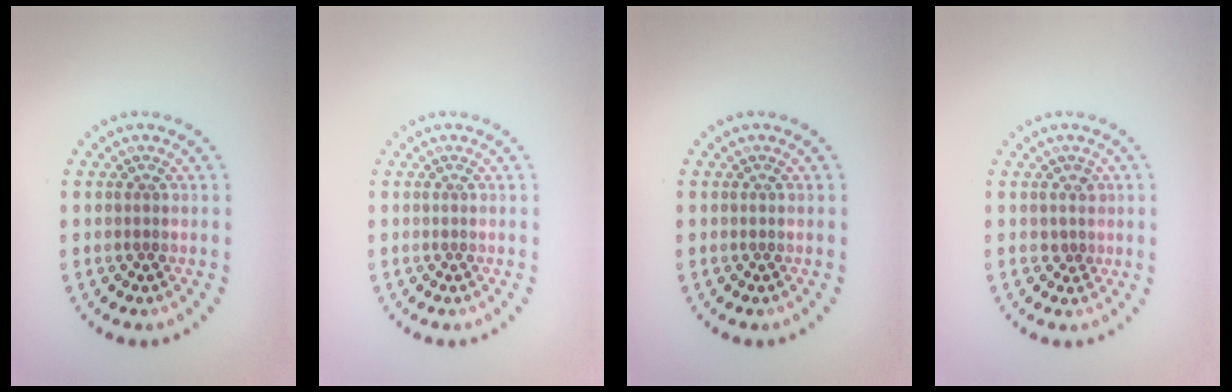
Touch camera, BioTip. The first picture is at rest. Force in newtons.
{"total": 0.0}
{"total": 0.0}
{"total": 1.3, "press": 1.0, "slide": 0.9}